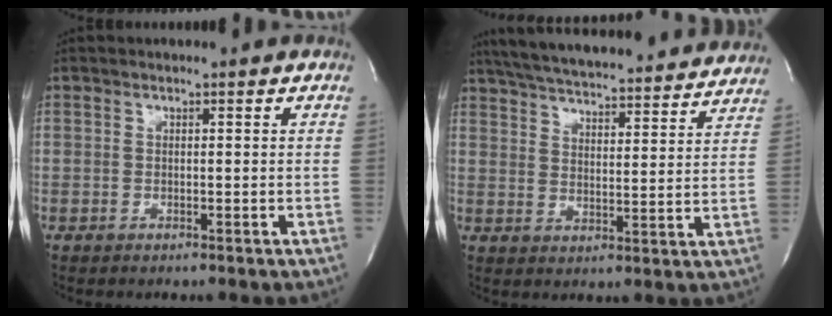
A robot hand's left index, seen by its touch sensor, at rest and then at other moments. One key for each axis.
{"total": 27.2, "fx": 24.9, "fy": 4.0, "fz": 10.3, "tx": -0.178, "ty": -0.010, "tz": 0.325}